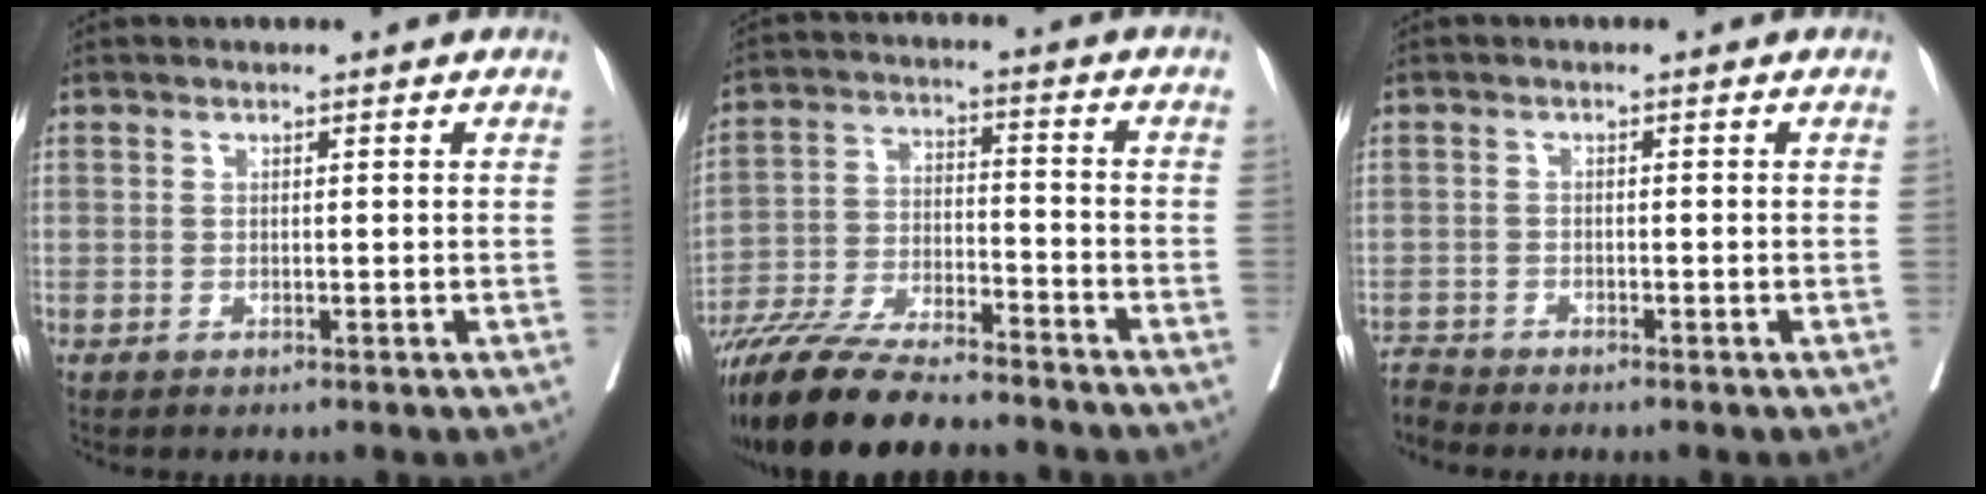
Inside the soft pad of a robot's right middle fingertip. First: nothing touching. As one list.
[{"total": 19.1, "force": [-16.5, 2.8, 9.4], "torque": [-0.194, -0.034, -0.282]}, {"total": 2.1, "force": [-2.1, -0.4, -0.5], "torque": [0.011, -0.013, -0.039]}]